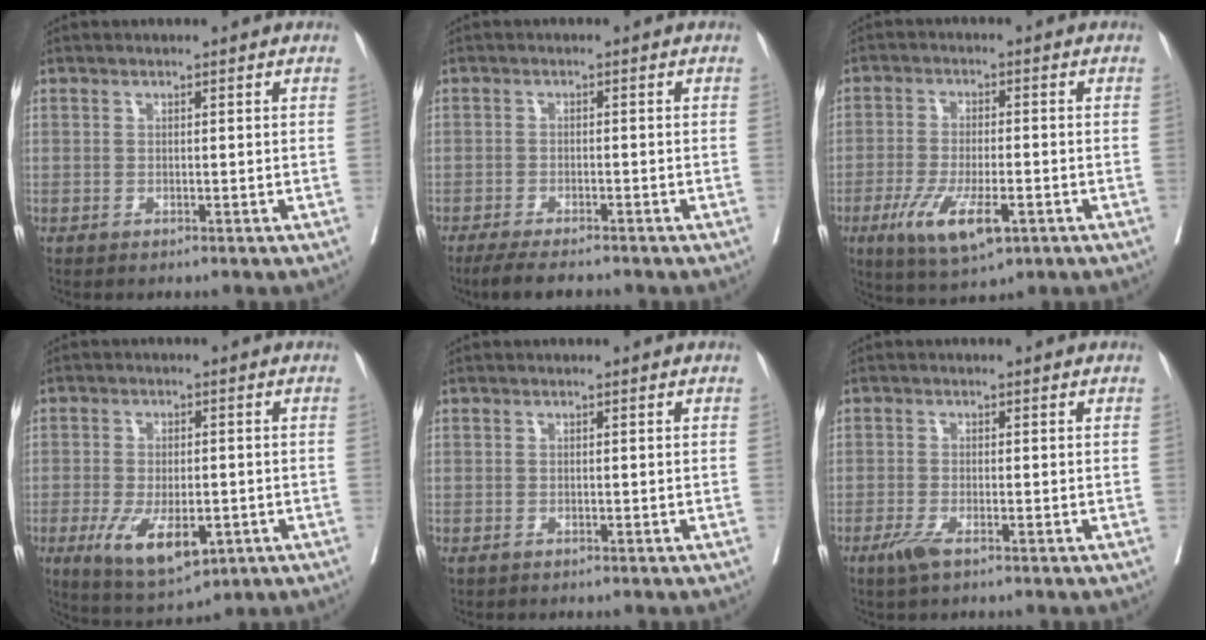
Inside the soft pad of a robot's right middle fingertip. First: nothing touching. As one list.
[{"total": 5.9, "force": [-5.0, 1.1, 2.9], "torque": [-0.043, -0.011, -0.081]}, {"total": 9.2, "force": [-4.0, 2.5, 7.9], "torque": [-0.153, -0.021, -0.062]}, {"total": 9.3, "force": [-3.3, 3.7, 7.9], "torque": [-0.142, -0.018, -0.040]}, {"total": 0.0}, {"total": 2.5, "force": [-1.5, 0.4, 2.0], "torque": [-0.042, -0.005, -0.031]}]